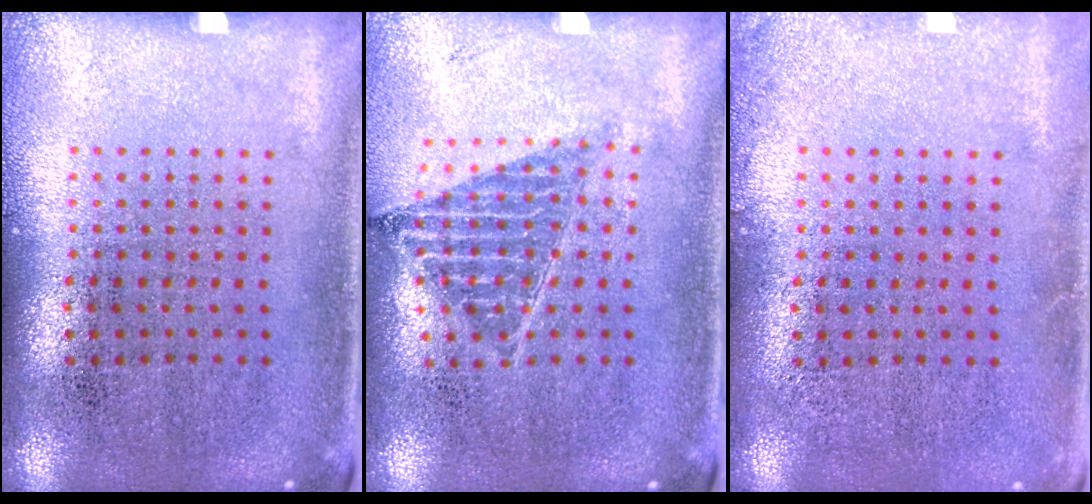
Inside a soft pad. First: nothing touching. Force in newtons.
{"total": 0.9, "press": 0.9, "slide": 0.2}
{"total": 1.1, "press": 1.0, "slide": 0.2}